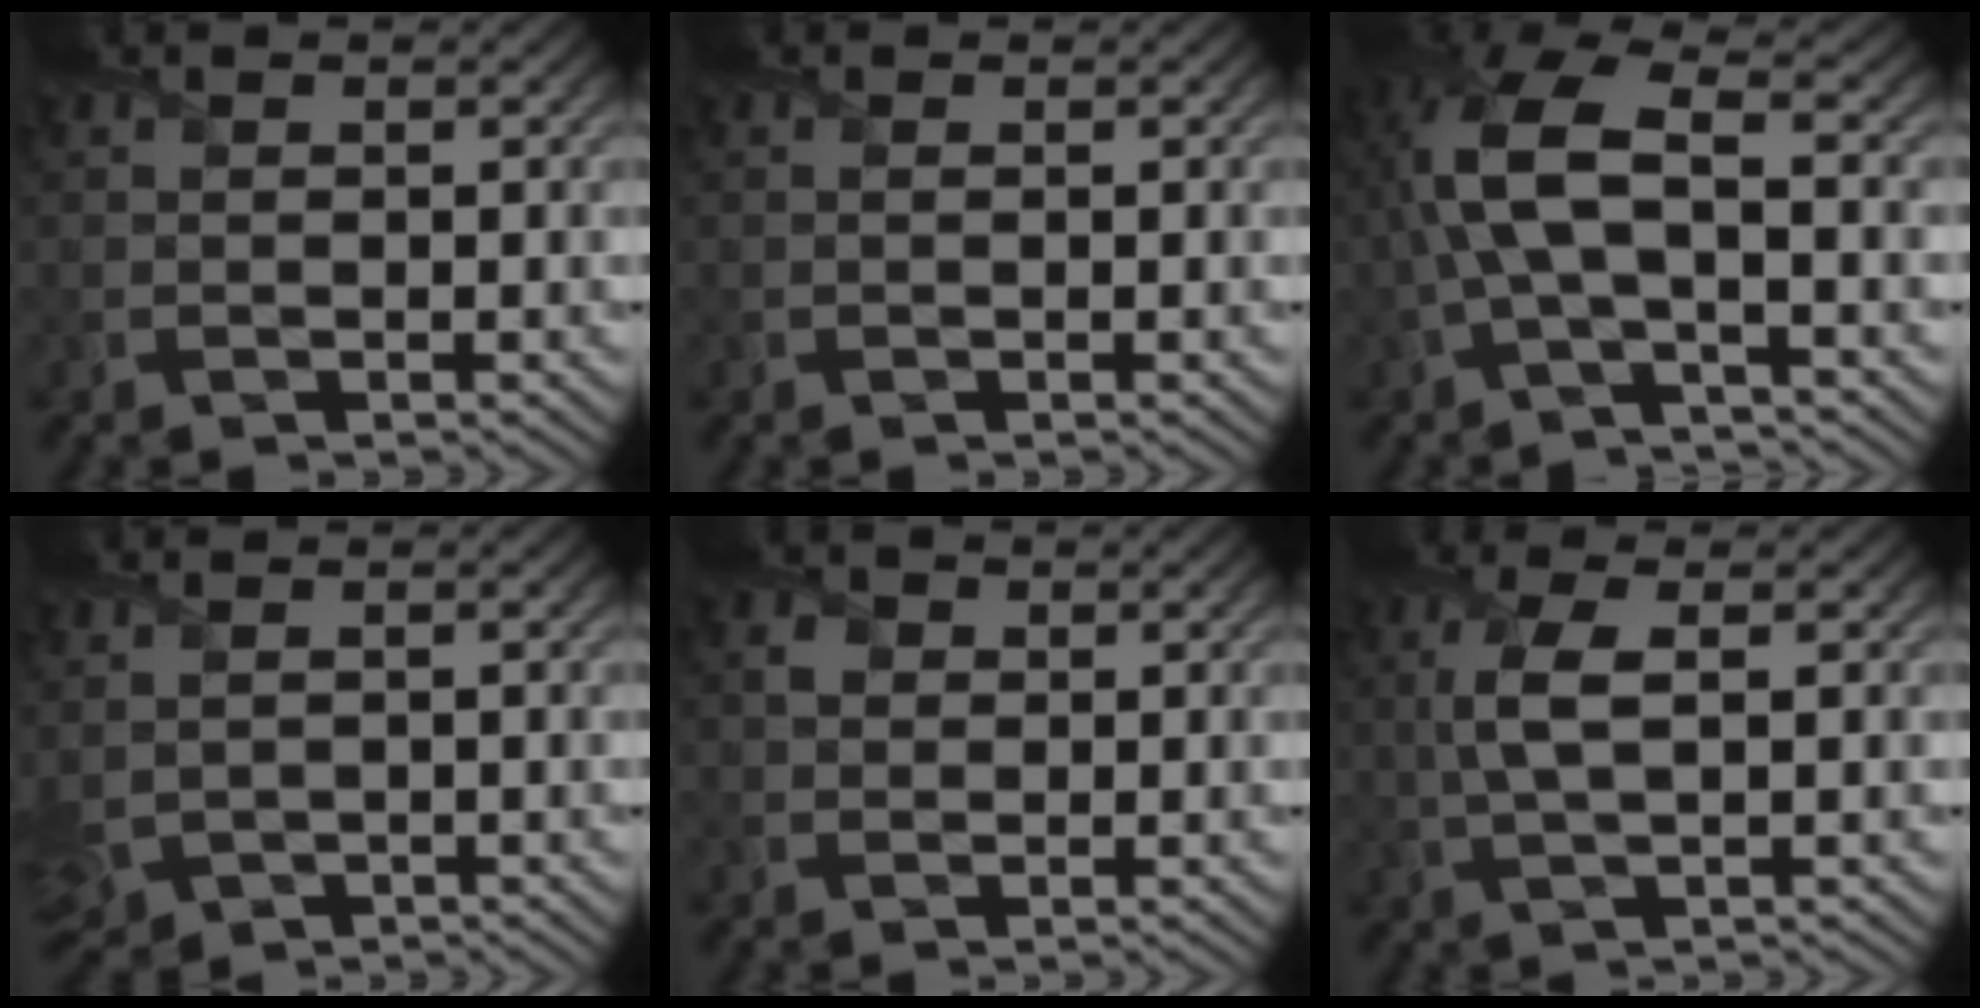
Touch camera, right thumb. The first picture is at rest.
{"total": 0.0}
{"total": 8.4, "force": [-0.4, 3.0, 7.8], "torque": [-0.187, 0.020, -0.018]}
{"total": 4.2, "force": [-0.5, 2.9, 3.0], "torque": [-0.091, -0.018, 0.001]}
{"total": 1.7, "force": [0.3, 1.5, 0.7], "torque": [-0.018, 0.002, -0.001]}
{"total": 4.6, "force": [0.7, 1.4, 4.3], "torque": [-0.107, 0.008, 0.016]}